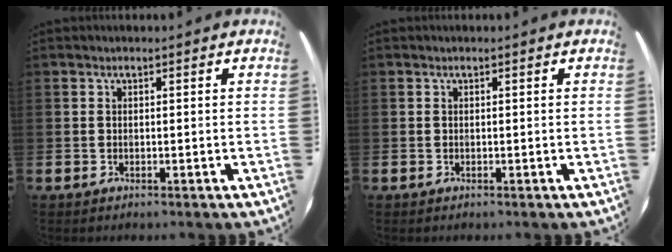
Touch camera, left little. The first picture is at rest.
{"total": 0.0}